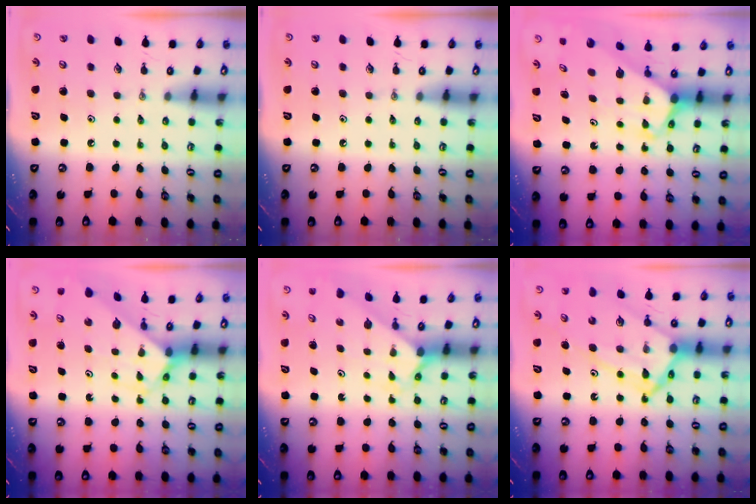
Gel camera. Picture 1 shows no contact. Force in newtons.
{"total": 0.0}
{"total": 2.5, "press": 2.5, "slide": 0.1}
{"total": 2.8, "press": 2.8, "slide": 0.2}
{"total": 2.0, "press": 2.0, "slide": 0.2}
{"total": 14.0, "press": 14.0, "slide": 1.5}